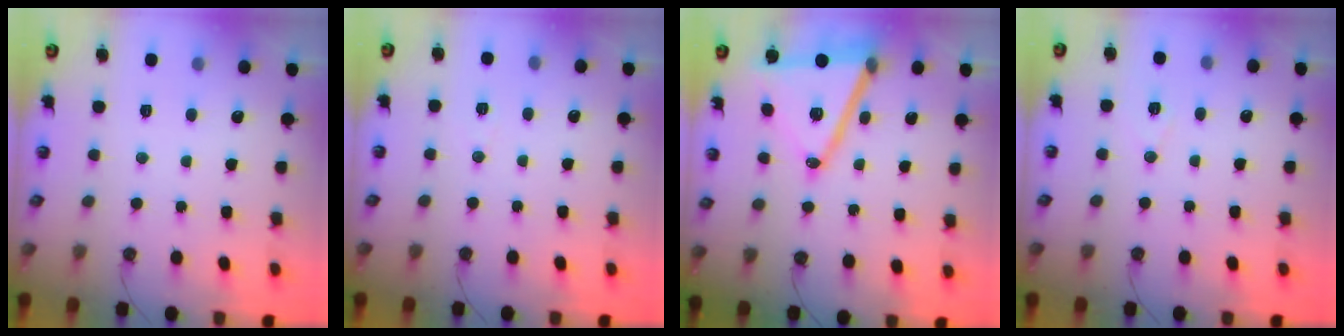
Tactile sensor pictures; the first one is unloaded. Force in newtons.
{"total": 3.6, "press": 2.7, "slide": 2.4}
{"total": 17.3, "press": 16.9, "slide": 3.7}
{"total": 7.6, "press": 6.2, "slide": 4.4}